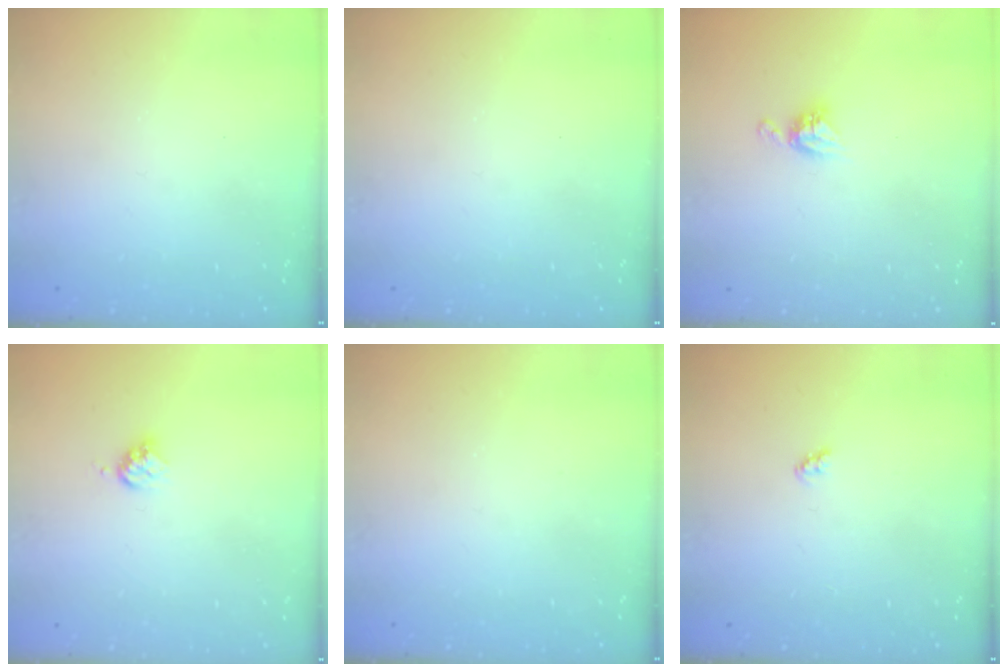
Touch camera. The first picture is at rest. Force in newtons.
{"total": 0.0}
{"total": 5.8, "press": 5.8, "slide": 0.4}
{"total": 3.6, "press": 3.5, "slide": 0.6}
{"total": 0.0}
{"total": 2.4, "press": 2.4, "slide": 0.3}